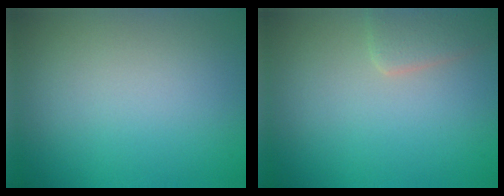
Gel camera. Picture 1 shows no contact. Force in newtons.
{"total": 2.4, "press": 2.4, "slide": 0.1}